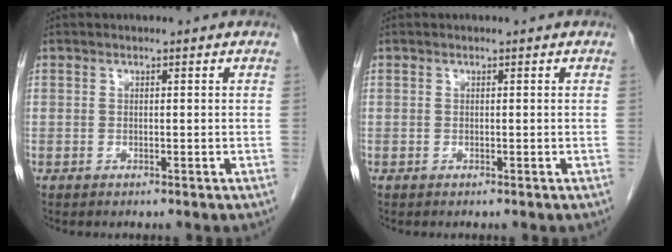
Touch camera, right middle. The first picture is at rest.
{"total": 0.0}